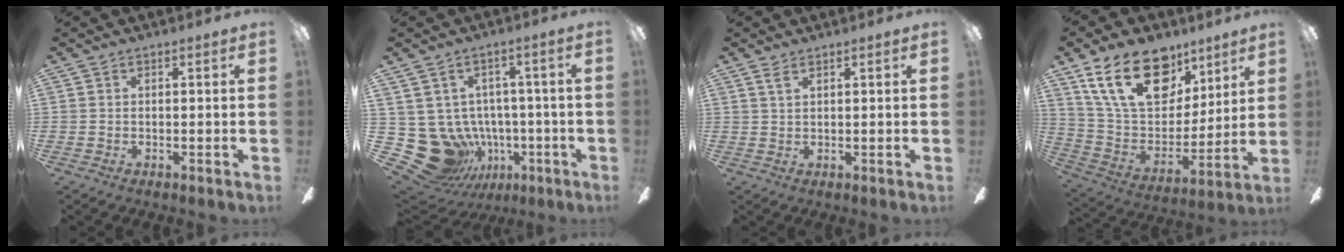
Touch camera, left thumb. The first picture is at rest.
{"total": 14.6, "force": [-4.2, 12.2, 6.8], "torque": [-0.176, 0.008, -0.049]}
{"total": 1.8, "force": [1.2, 0.8, 1.1], "torque": [-0.025, 0.001, 0.023]}
{"total": 23.7, "force": [13.1, 13.9, 14.0], "torque": [-0.248, -0.061, 0.238]}